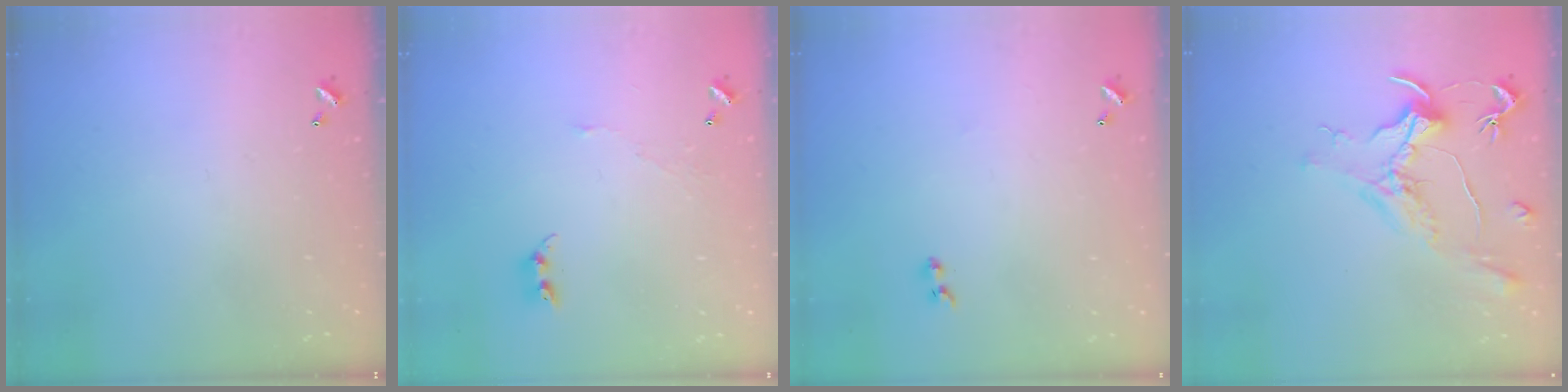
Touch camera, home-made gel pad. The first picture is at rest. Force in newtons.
{"total": 4.6, "press": 4.6, "slide": 0.5}
{"total": 2.0, "press": 1.7, "slide": 1.0}
{"total": 1.6, "press": 1.4, "slide": 0.7}